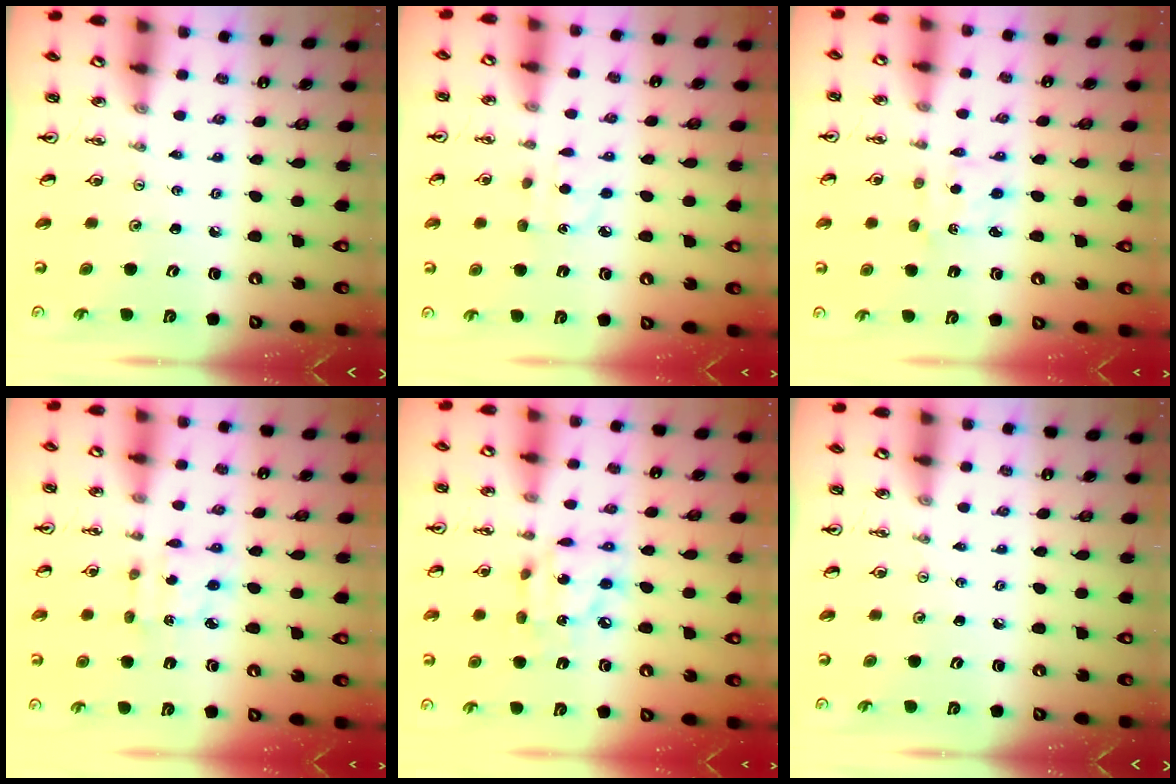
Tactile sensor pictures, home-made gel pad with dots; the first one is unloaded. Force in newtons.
{"total": 5.9, "press": 5.8, "slide": 0.7}
{"total": 2.8, "press": 2.7, "slide": 0.6}
{"total": 3.1, "press": 3.1, "slide": 0.1}
{"total": 11.8, "press": 11.7, "slide": 1.2}
{"total": 0.0}